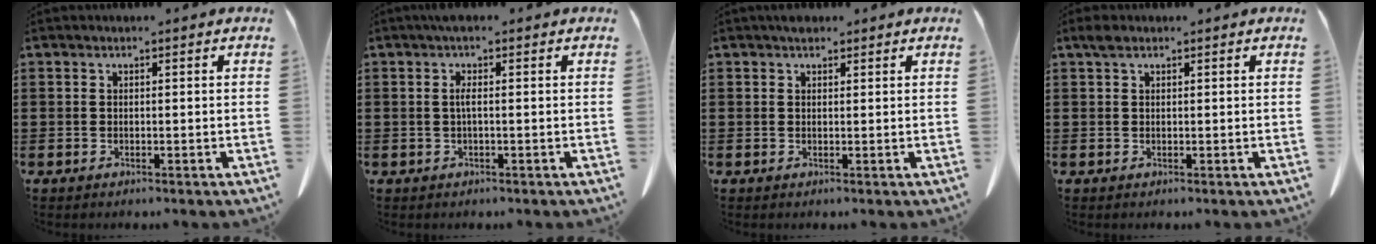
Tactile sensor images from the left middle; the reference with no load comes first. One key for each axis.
{"total": 1.7, "fx": -0.1, "fy": 0.1, "fz": 1.7, "tx": -0.034, "ty": -0.001, "tz": -0.002}
{"total": 1.3, "fx": 1.1, "fy": 0.7, "fz": 0.4, "tx": -0.004, "ty": -0.001, "tz": 0.019}
{"total": 1.2, "fx": 0.7, "fy": 0.6, "fz": 0.7, "tx": -0.018, "ty": 0.005, "tz": 0.012}